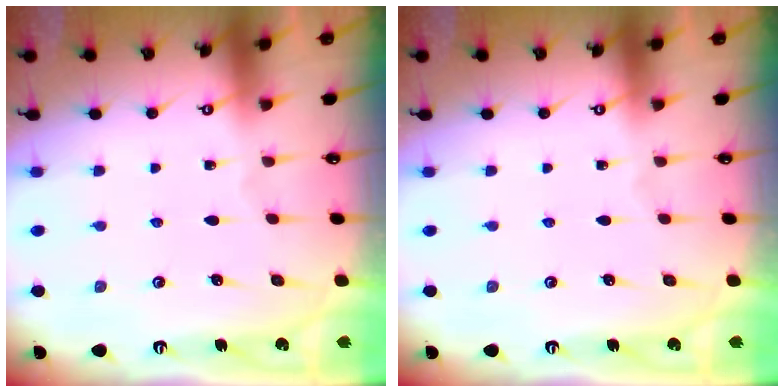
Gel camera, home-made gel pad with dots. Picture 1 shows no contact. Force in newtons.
{"total": 0.0}